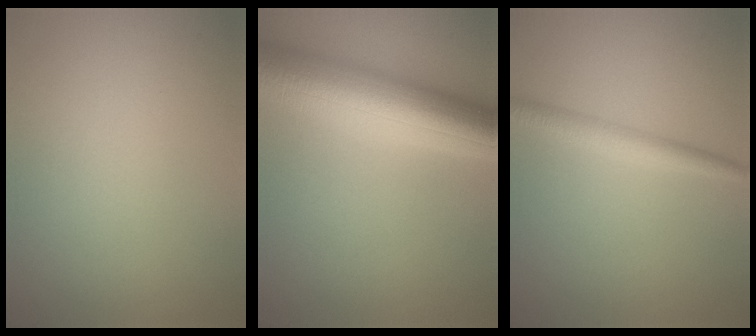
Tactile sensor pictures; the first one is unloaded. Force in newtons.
{"total": 10.5, "press": 10.5, "slide": 0.2}
{"total": 2.1, "press": 2.1, "slide": 0.1}